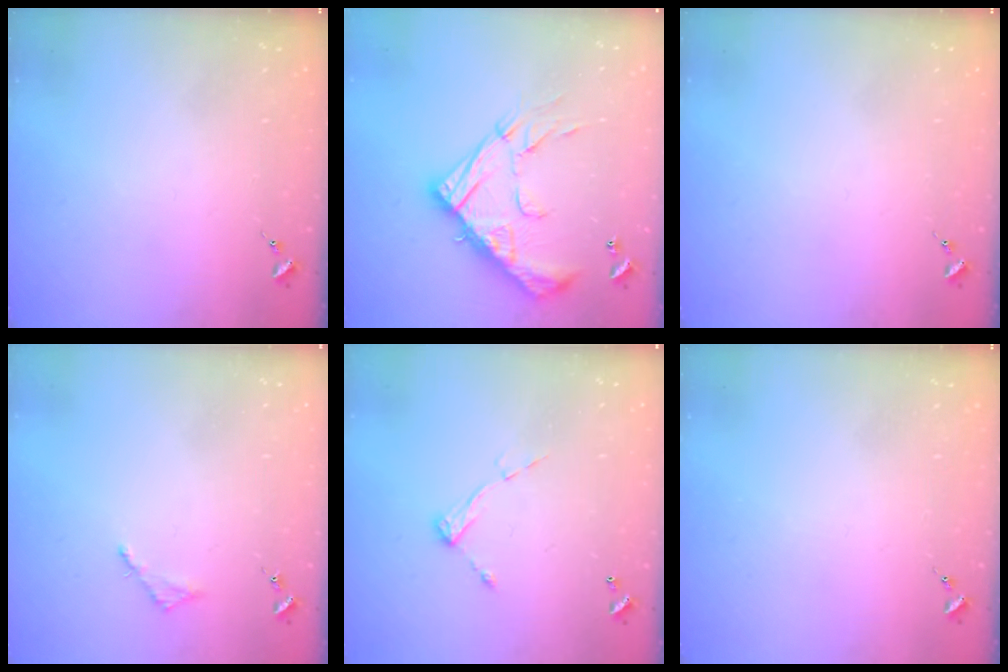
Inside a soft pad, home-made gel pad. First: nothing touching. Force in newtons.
{"total": 20.3, "press": 20.3, "slide": 1.7}
{"total": 0.0}
{"total": 2.8, "press": 2.7, "slide": 0.3}
{"total": 6.5, "press": 6.4, "slide": 0.6}
{"total": 0.0}